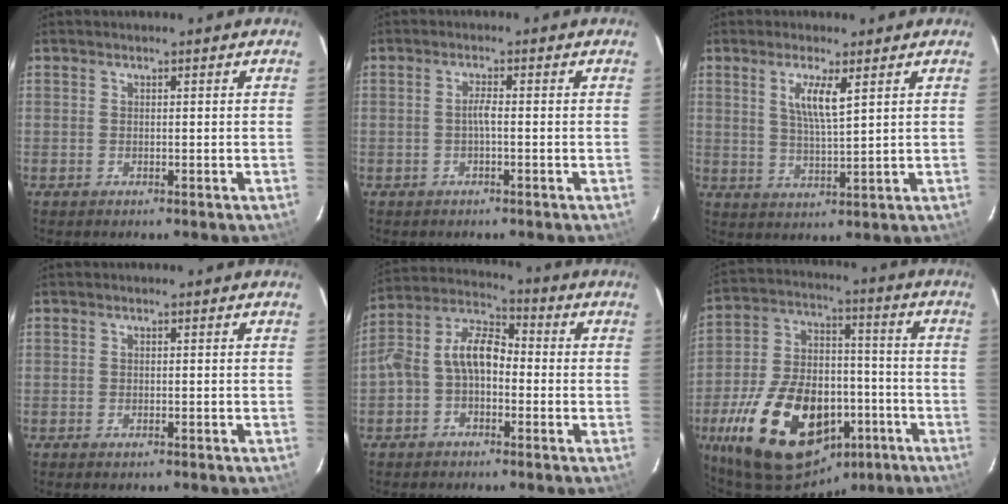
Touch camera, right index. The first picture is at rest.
{"total": 1.6, "force": [-0.5, 0.0, 1.5], "torque": [-0.029, 0.005, -0.010]}
{"total": 5.5, "force": [2.5, 0.8, 4.8], "torque": [-0.094, -0.005, 0.048]}
{"total": 0.7, "force": [-0.5, 0.3, 0.4], "torque": [-0.008, -0.001, -0.010]}
{"total": 8.9, "force": [-2.2, 6.1, 6.1], "torque": [-0.129, 0.033, -0.047]}
{"total": 25.9, "force": [-12.2, 14.6, 17.6], "torque": [-0.351, 0.008, -0.178]}